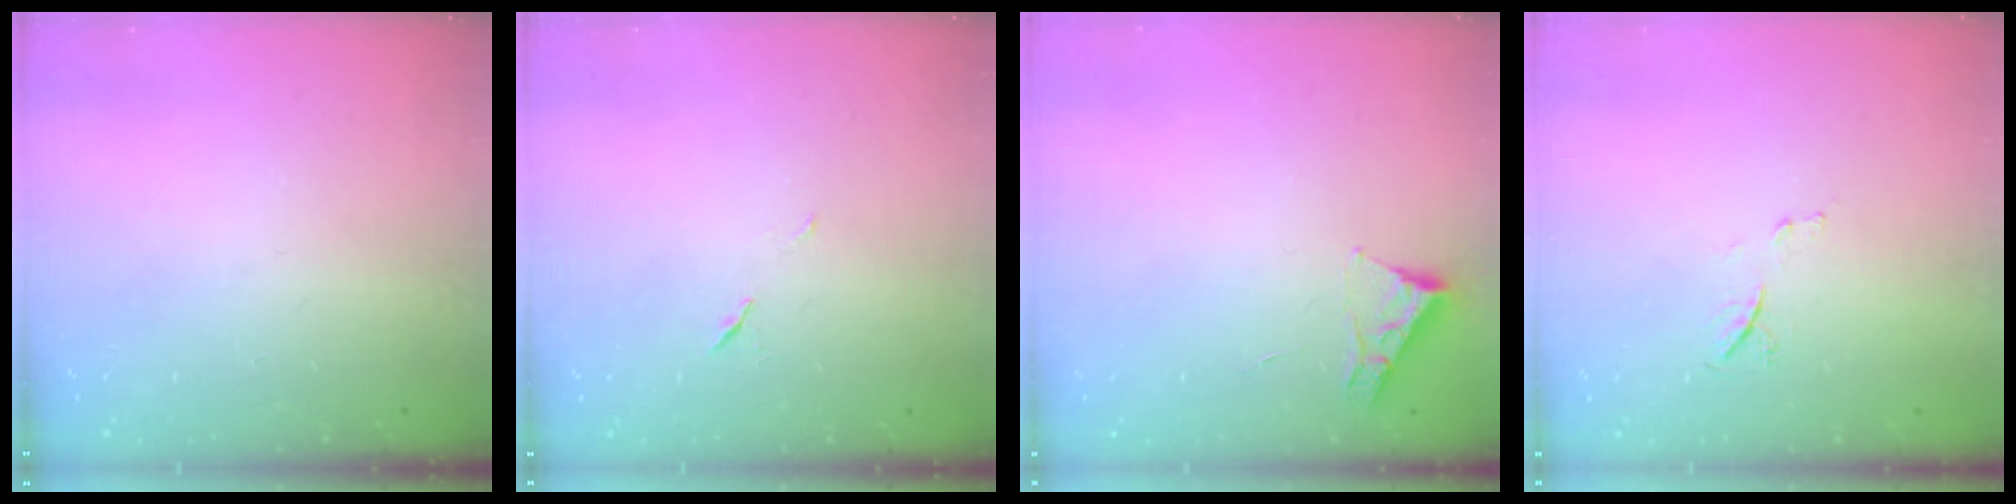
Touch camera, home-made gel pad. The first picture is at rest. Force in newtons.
{"total": 3.8, "press": 3.4, "slide": 1.7}
{"total": 3.4, "press": 3.3, "slide": 0.5}
{"total": 5.6, "press": 5.6, "slide": 0.7}